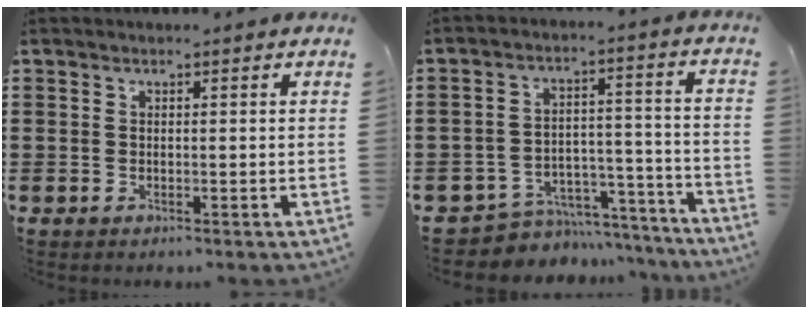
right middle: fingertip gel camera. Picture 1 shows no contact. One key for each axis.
{"total": 5.8, "fx": -5.4, "fy": 2.0, "fz": 0.4, "tx": -0.010, "ty": 0.019, "tz": -0.108}